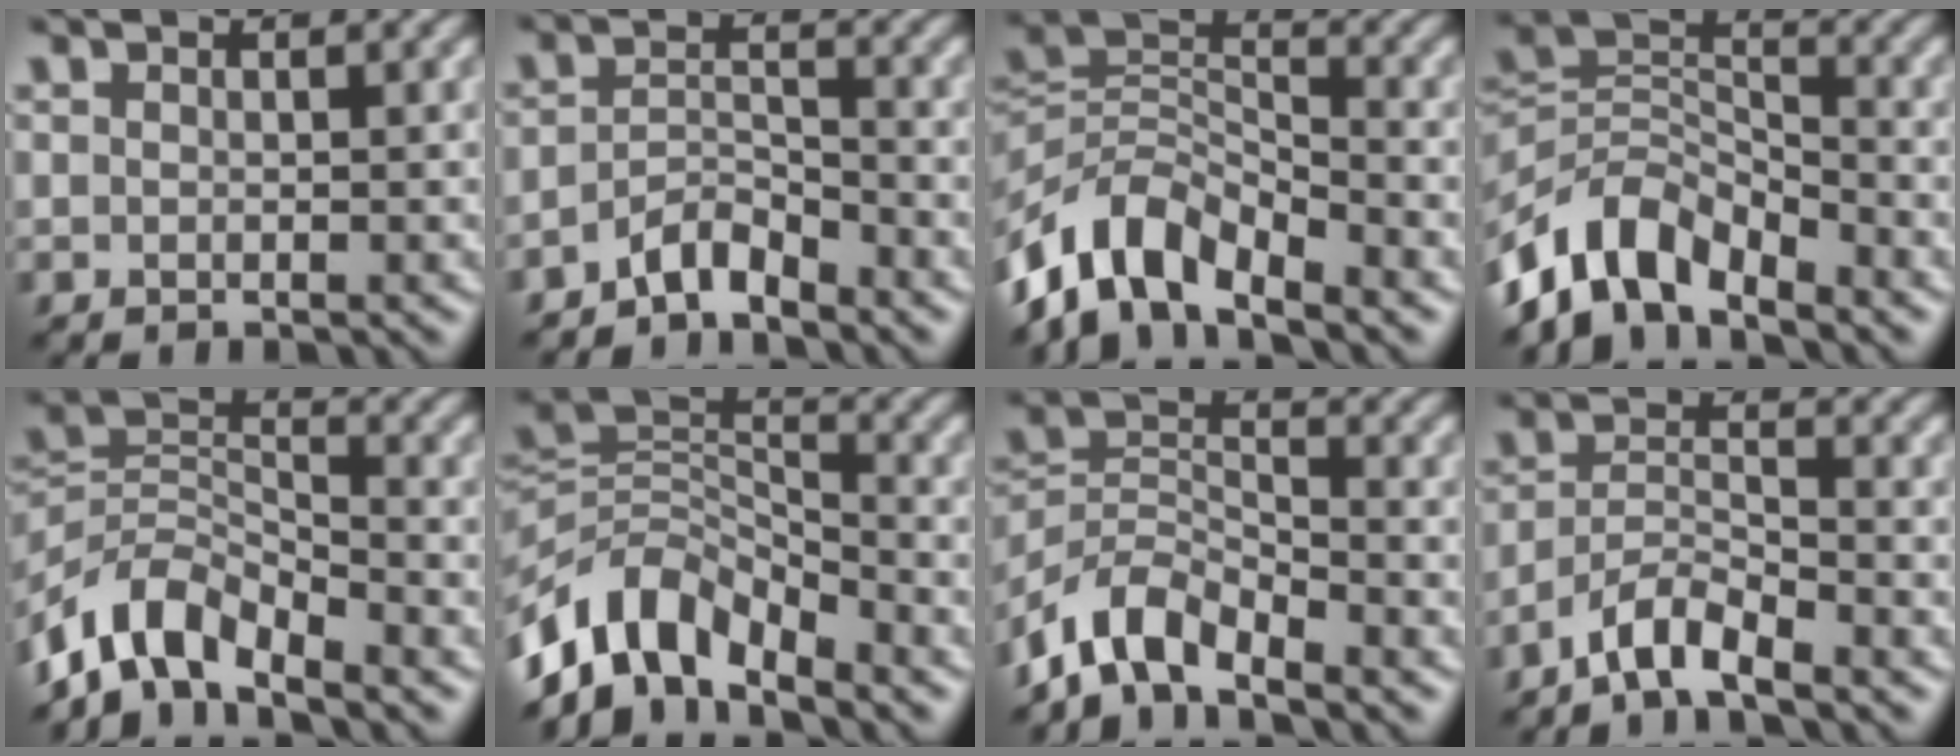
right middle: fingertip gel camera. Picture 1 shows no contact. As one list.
[{"total": 3.0, "force": [-2.6, 0.8, 1.2], "torque": [-0.022, 0.009, -0.053]}, {"total": 7.8, "force": [-5.7, 3.5, 4.1], "torque": [-0.069, 0.000, -0.124]}, {"total": 7.0, "force": [-5.3, 3.3, 3.3], "torque": [-0.049, -0.001, -0.113]}, {"total": 6.3, "force": [-5.0, 2.5, 2.9], "torque": [-0.045, 0.000, -0.105]}, {"total": 8.4, "force": [-5.6, 4.3, 4.5], "torque": [-0.074, -0.002, -0.113]}, {"total": 5.2, "force": [-4.3, 1.9, 2.3], "torque": [-0.038, 0.001, -0.094]}, {"total": 3.7, "force": [-3.0, 0.6, 2.0], "torque": [-0.035, 0.007, -0.067]}]